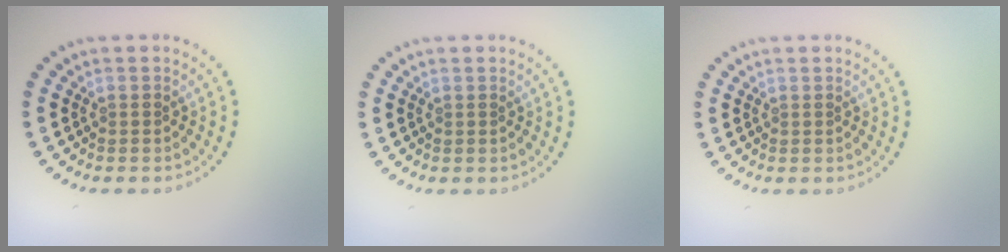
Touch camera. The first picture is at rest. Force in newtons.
{"total": 0.0}
{"total": 0.0}